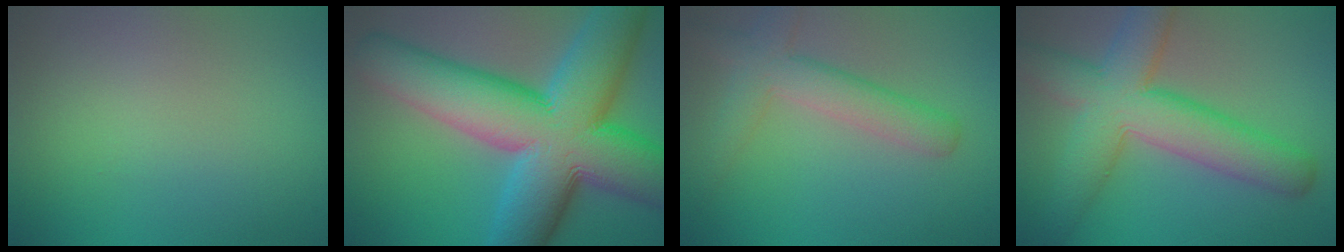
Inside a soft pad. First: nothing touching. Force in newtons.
{"total": 17.4, "press": 17.4, "slide": 0.5}
{"total": 4.2, "press": 4.2, "slide": 0.1}
{"total": 8.6, "press": 8.6, "slide": 0.3}